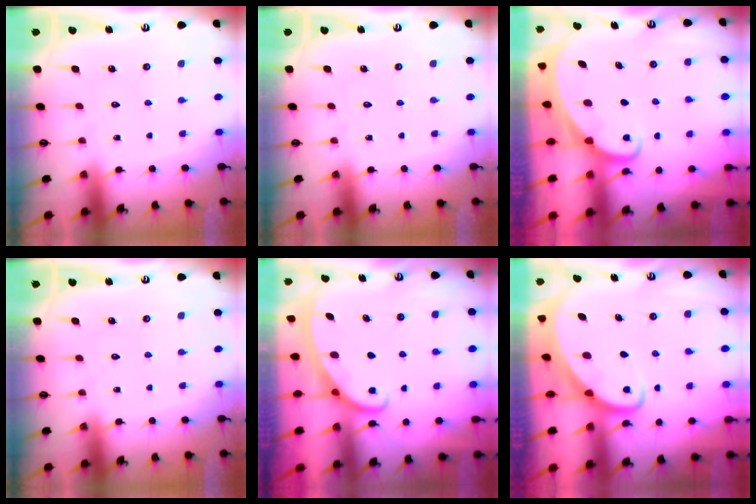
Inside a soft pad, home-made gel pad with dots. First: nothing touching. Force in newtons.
{"total": 0.0}
{"total": 2.5, "press": 2.5, "slide": 0.2}
{"total": 0.0}
{"total": 2.8, "press": 2.8, "slide": 0.4}
{"total": 2.8, "press": 2.8, "slide": 0.3}